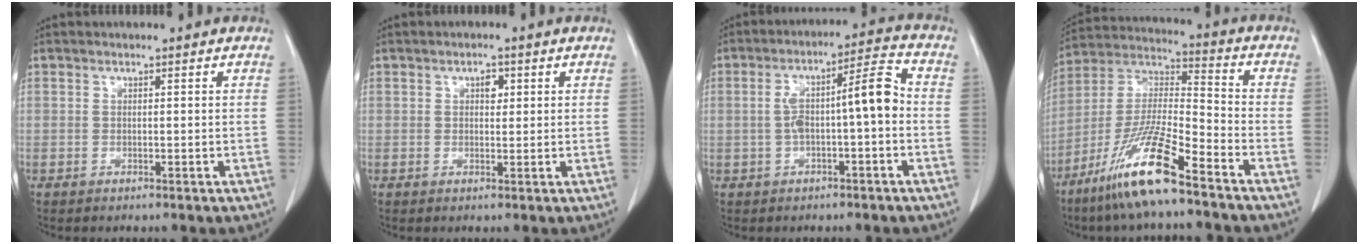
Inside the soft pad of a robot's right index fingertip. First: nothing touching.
{"total": 1.8, "force": [0.7, 1.1, 1.3], "torque": [-0.018, 0.001, 0.009]}
{"total": 8.5, "force": [-0.7, 1.2, 8.4], "torque": [-0.142, 0.035, -0.013]}
{"total": 14.6, "force": [-9.5, 0.8, 11.1], "torque": [-0.231, -0.023, -0.184]}